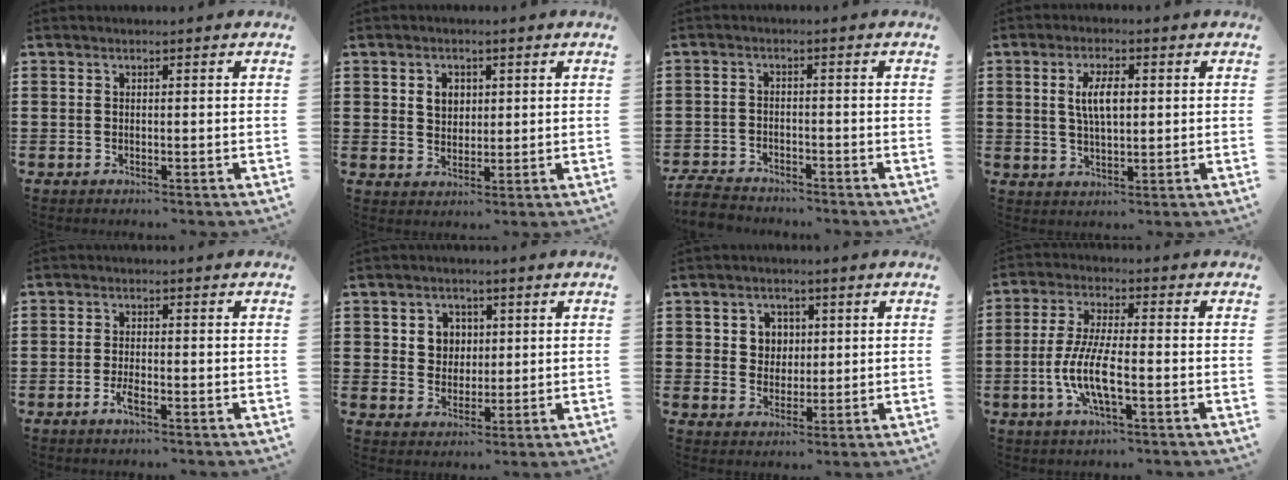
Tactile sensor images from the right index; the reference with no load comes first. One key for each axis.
{"total": 3.3, "fx": 1.0, "fy": 2.6, "fz": 1.7, "tx": -0.043, "ty": 0.010, "tz": 0.017}
{"total": 3.7, "fx": -3.6, "fy": 0.6, "fz": 0.6, "tx": -0.027, "ty": -0.004, "tz": -0.078}
{"total": 5.4, "fx": 1.0, "fy": 2.1, "fz": 4.9, "tx": -0.099, "ty": 0.009, "tz": 0.015}
{"total": 2.4, "fx": -1.3, "fy": 0.6, "fz": 2.0, "tx": -0.042, "ty": -0.004, "tz": -0.025}
{"total": 4.2, "fx": 1.2, "fy": 3.9, "fz": 1.1, "tx": -0.032, "ty": 0.010, "tz": 0.018}
{"total": 3.9, "fx": 1.1, "fy": 3.6, "fz": 1.1, "tx": -0.037, "ty": 0.013, "tz": 0.018}
{"total": 7.9, "fx": -2.6, "fy": 1.9, "fz": 7.2, "tx": -0.161, "ty": -0.015, "tz": -0.055}